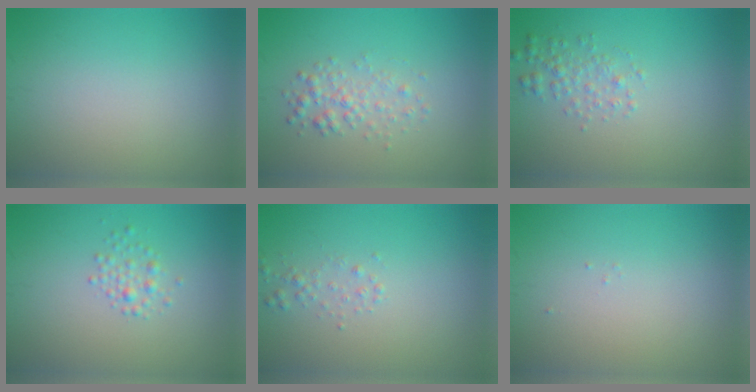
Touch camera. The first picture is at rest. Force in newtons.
{"total": 2.1, "press": 2.1, "slide": 0.0}
{"total": 1.8, "press": 1.8, "slide": 0.0}
{"total": 1.4, "press": 1.4, "slide": 0.1}
{"total": 0.9, "press": 0.9, "slide": 0.0}
{"total": 0.0}